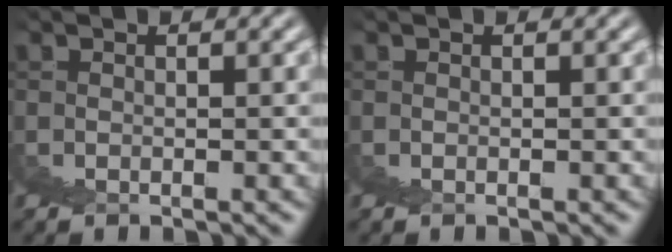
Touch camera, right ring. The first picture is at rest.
{"total": 0.0}